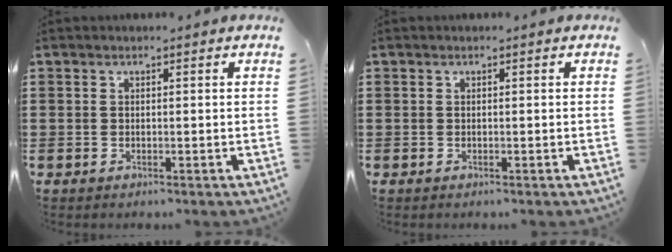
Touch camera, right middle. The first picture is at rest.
{"total": 0.0}